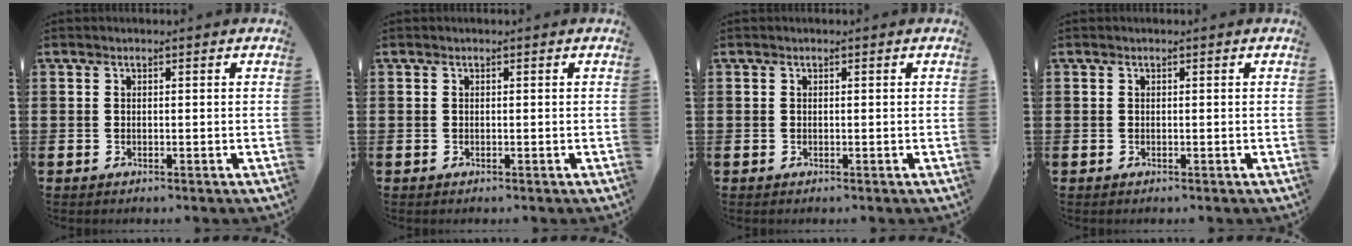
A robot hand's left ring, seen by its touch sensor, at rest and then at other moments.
{"total": 0.0}
{"total": 0.0}
{"total": 0.0}